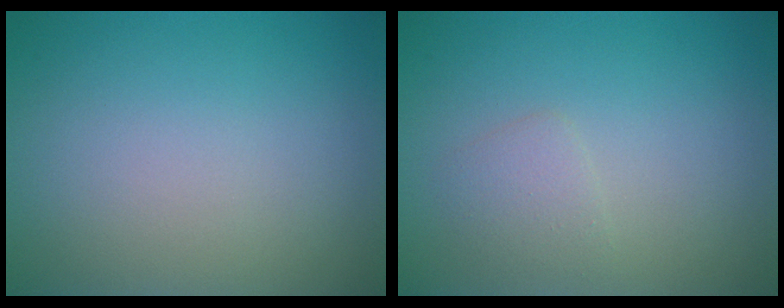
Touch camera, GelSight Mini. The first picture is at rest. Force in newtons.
{"total": 1.4, "press": 1.4, "slide": 0.1}